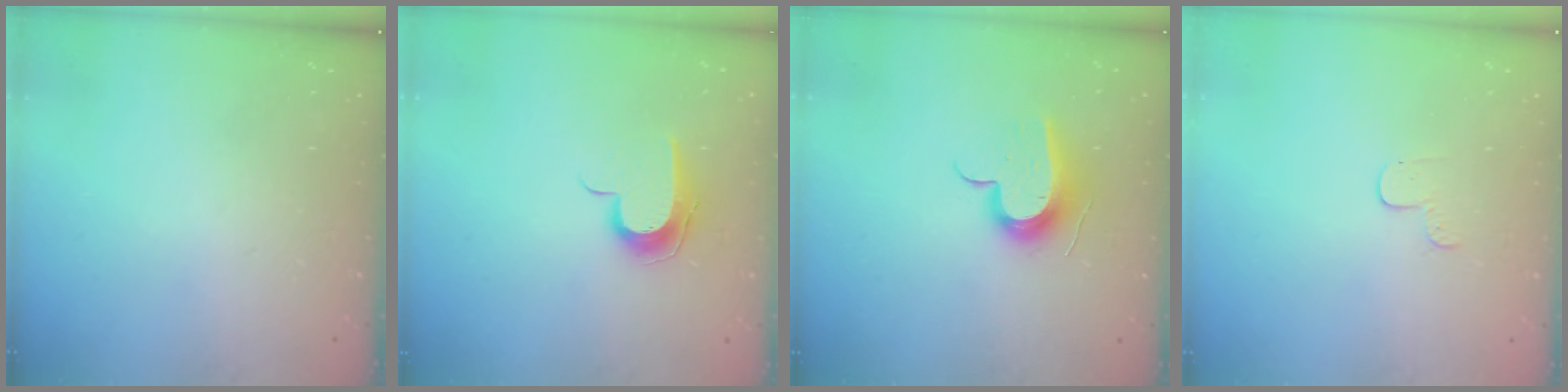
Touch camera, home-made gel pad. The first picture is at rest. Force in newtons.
{"total": 8.9, "press": 8.9, "slide": 0.9}
{"total": 12.4, "press": 12.4, "slide": 0.4}
{"total": 3.0, "press": 3.0, "slide": 0.3}